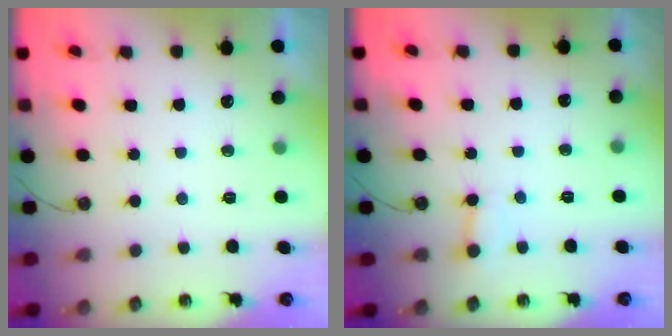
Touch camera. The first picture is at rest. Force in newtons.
{"total": 4.6, "press": 4.5, "slide": 0.6}